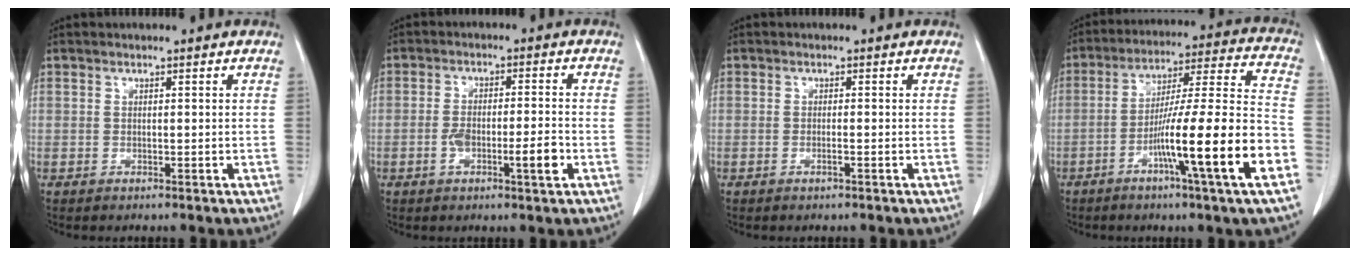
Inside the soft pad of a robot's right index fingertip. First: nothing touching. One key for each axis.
{"total": 6.3, "fx": -2.1, "fy": 1.1, "fz": 5.8, "tx": -0.104, "ty": 0.006, "tz": -0.033}
{"total": 0.9, "fx": -0.4, "fy": 0.0, "fz": 0.8, "tx": -0.018, "ty": -0.001, "tz": -0.007}
{"total": 18.5, "fx": -7.2, "fy": -0.8, "fz": 17.0, "tx": -0.267, "ty": -0.005, "tz": -0.119}